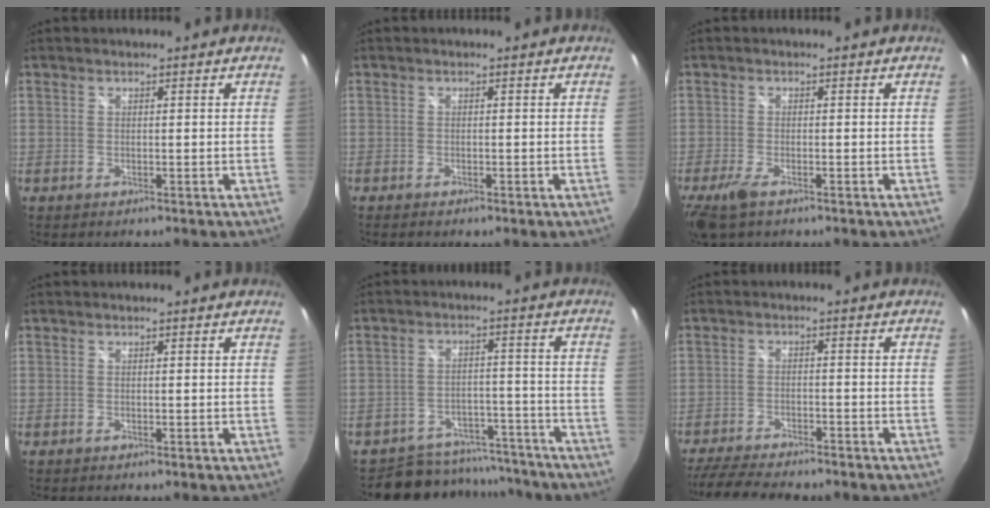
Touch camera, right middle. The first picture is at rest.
{"total": 1.6, "force": [-1.2, 0.3, 1.1], "torque": [-0.017, -0.008, -0.017]}
{"total": 4.4, "force": [-2.9, 1.4, 3.0], "torque": [-0.075, -0.016, -0.054]}
{"total": 0.0}
{"total": 13.5, "force": [-11.8, 6.3, 2.3], "torque": [-0.064, 0.026, -0.147]}
{"total": 12.8, "force": [-11.1, 2.7, 5.7], "torque": [-0.130, -0.030, -0.177]}